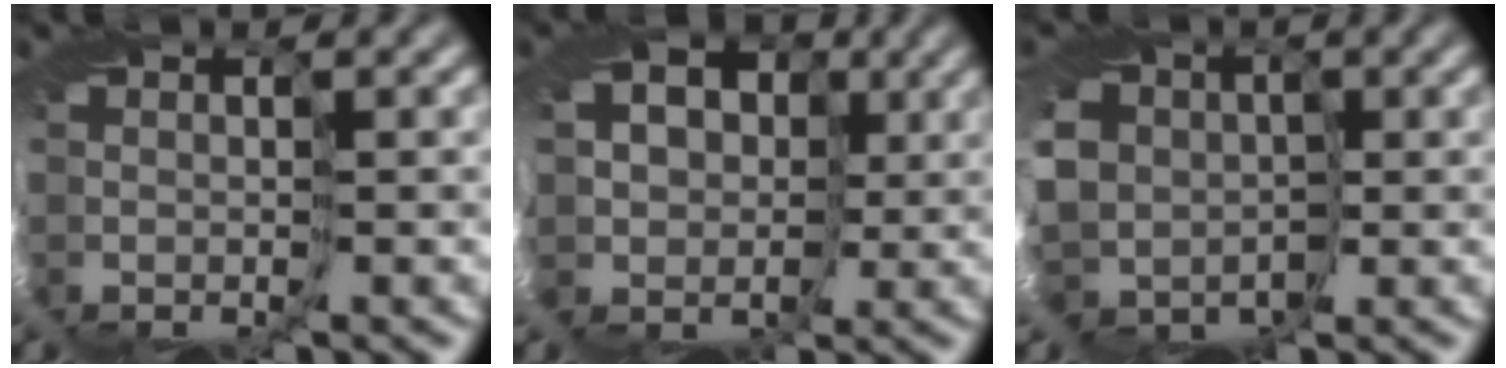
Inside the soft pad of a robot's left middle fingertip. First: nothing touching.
{"total": 10.7, "force": [3.5, 9.1, 4.4], "torque": [-0.083, 0.038, 0.041]}
{"total": 8.0, "force": [0.4, 7.3, 3.4], "torque": [-0.087, 0.000, -0.019]}